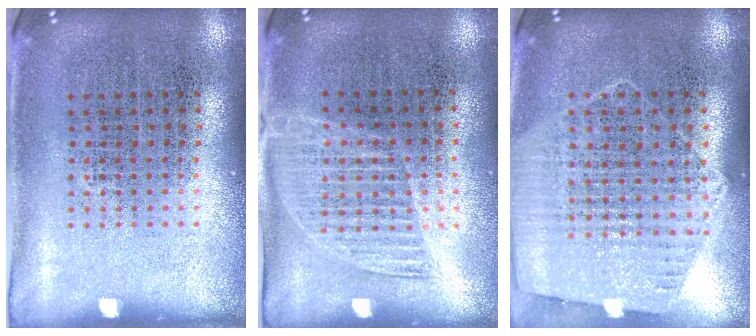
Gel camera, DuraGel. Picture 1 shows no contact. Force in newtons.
{"total": 1.3, "press": 1.1, "slide": 0.7}
{"total": 1.2, "press": 1.1, "slide": 0.3}